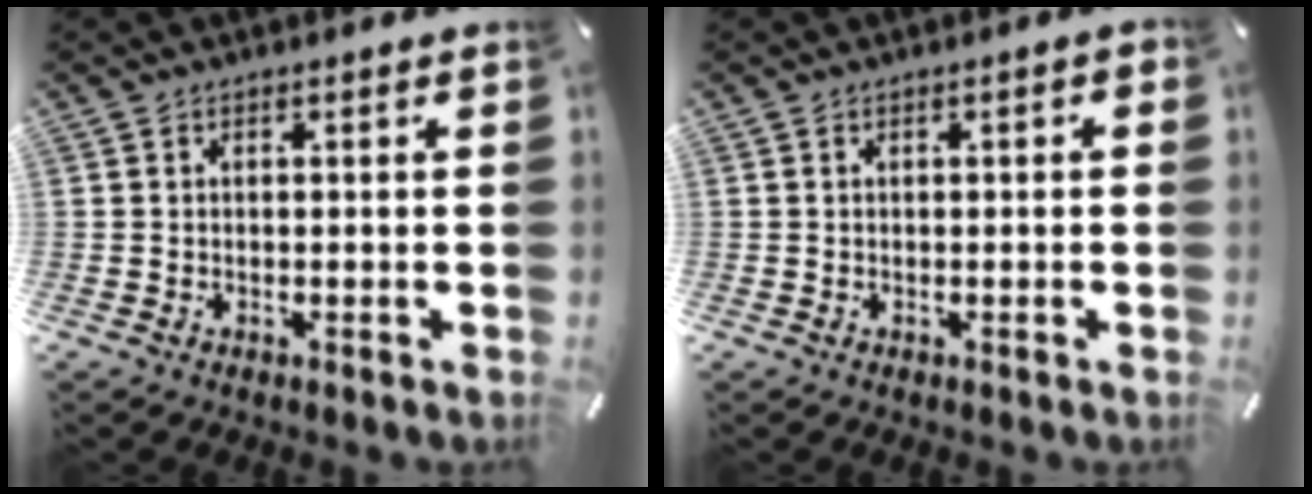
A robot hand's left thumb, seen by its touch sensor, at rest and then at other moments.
{"total": 1.1, "force": [-0.2, 0.5, 0.9], "torque": [-0.017, 0.001, -0.005]}